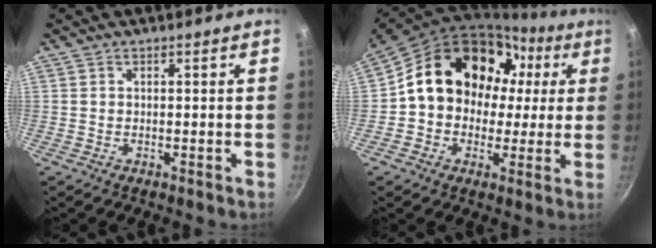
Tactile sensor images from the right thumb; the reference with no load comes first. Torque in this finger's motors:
{"motor_torque": [1.35, 3.66, 1.55, -0.94, 0.19]}